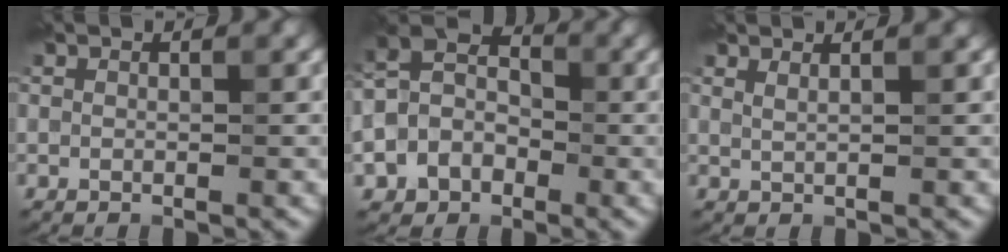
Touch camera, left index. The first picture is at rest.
{"total": 5.5, "force": [-1.9, 4.3, 2.8], "torque": [-0.047, 0.002, -0.044]}
{"total": 1.9, "force": [1.3, 0.8, 1.2], "torque": [-0.006, 0.001, 0.006]}